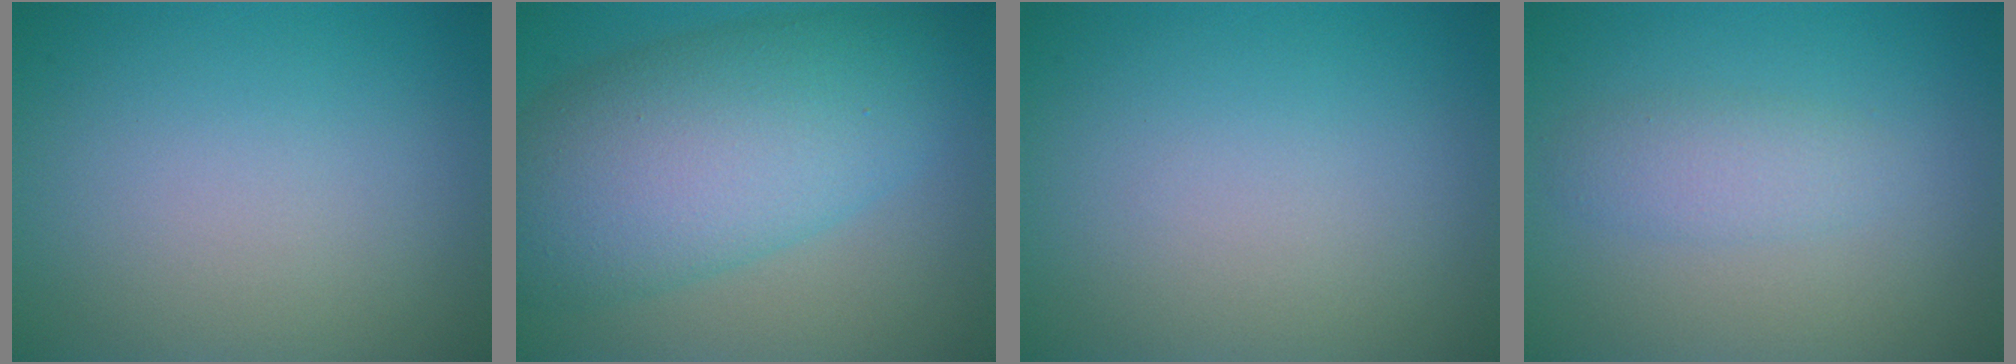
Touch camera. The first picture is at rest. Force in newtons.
{"total": 10.5, "press": 10.5, "slide": 0.2}
{"total": 0.0}
{"total": 2.0, "press": 2.0, "slide": 0.1}